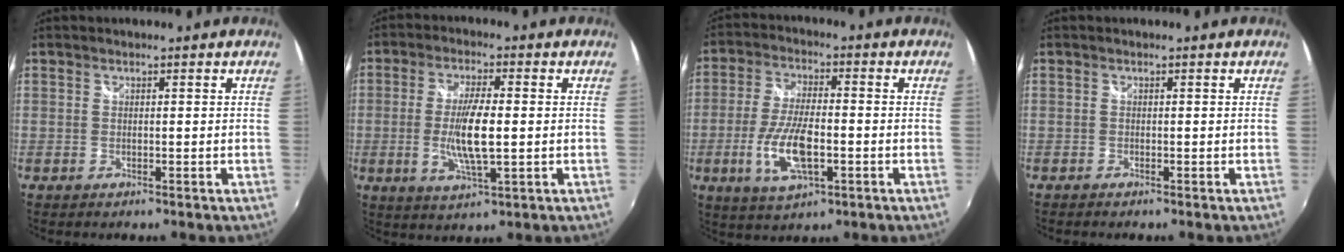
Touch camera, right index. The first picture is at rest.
{"total": 8.8, "force": [-0.8, 2.0, 8.6], "torque": [-0.166, -0.008, -0.013]}
{"total": 11.3, "force": [-3.2, 4.1, 10.0], "torque": [-0.206, -0.009, -0.060]}
{"total": 0.6, "force": [-0.5, 0.2, 0.1], "torque": [-0.004, -0.004, -0.012]}